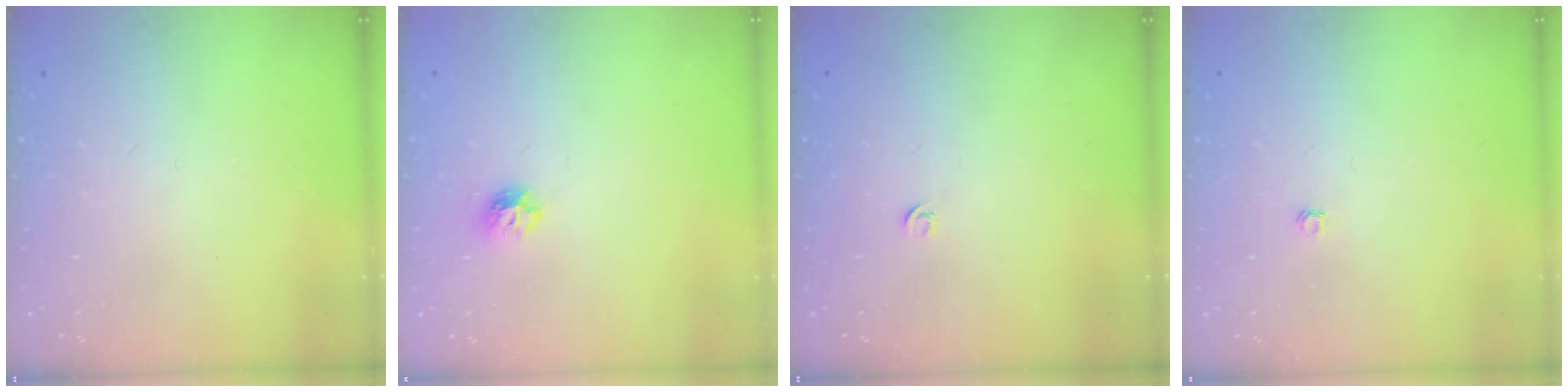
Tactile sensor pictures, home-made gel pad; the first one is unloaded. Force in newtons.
{"total": 5.2, "press": 5.1, "slide": 0.8}
{"total": 2.7, "press": 2.6, "slide": 0.6}
{"total": 3.0, "press": 3.0, "slide": 0.3}